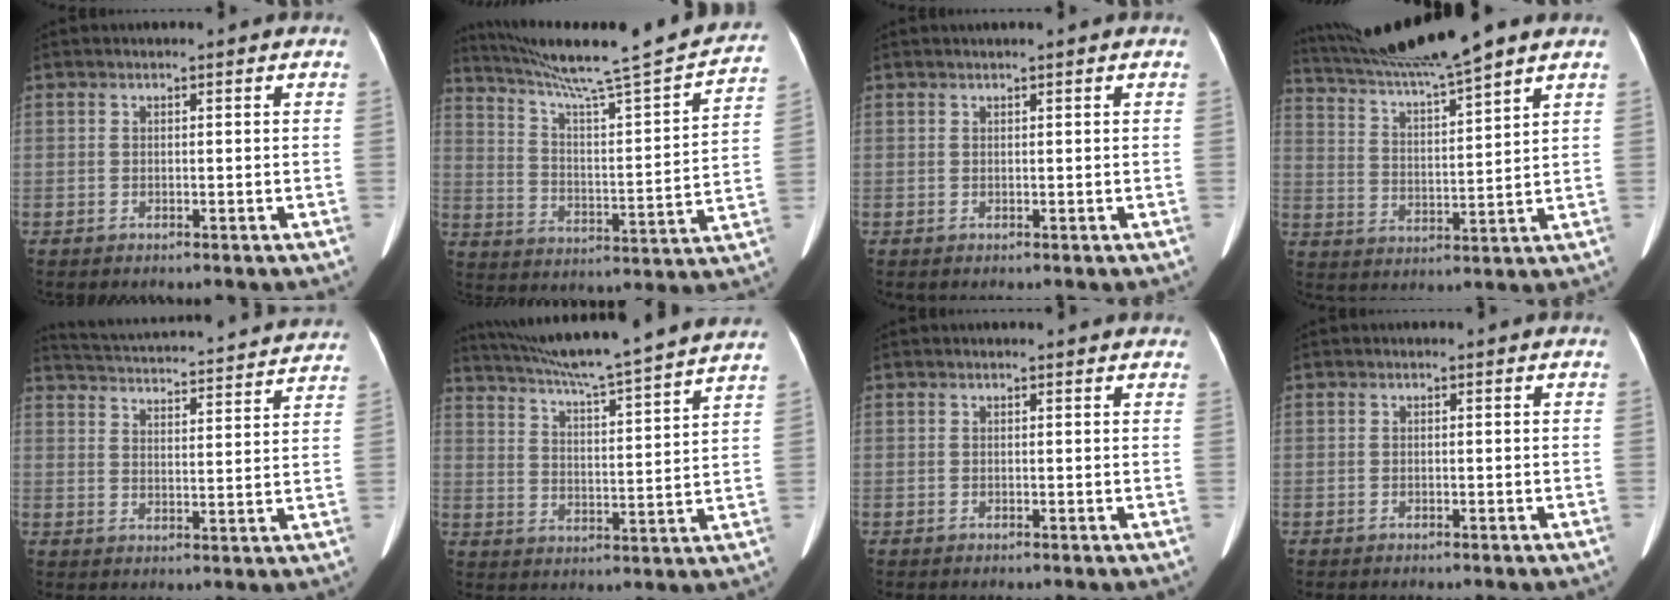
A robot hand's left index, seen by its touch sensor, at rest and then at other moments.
{"total": 23.8, "force": [21.2, 0.4, 10.6], "torque": [-0.173, -0.042, 0.293]}
{"total": 1.4, "force": [1.1, -0.2, 0.7], "torque": [-0.011, 0.017, 0.024]}
{"total": 14.3, "force": [12.4, -1.4, 7.0], "torque": [-0.135, 0.014, 0.217]}
{"total": 26.3, "force": [24.8, 3.2, 8.3], "torque": [-0.149, -0.021, 0.313]}
{"total": 22.8, "force": [20.4, -1.1, 10.1], "torque": [-0.173, -0.014, 0.284]}
{"total": 3.8, "force": [3.5, 0.7, 1.3], "torque": [-0.017, 0.019, 0.031]}
{"total": 0.0}